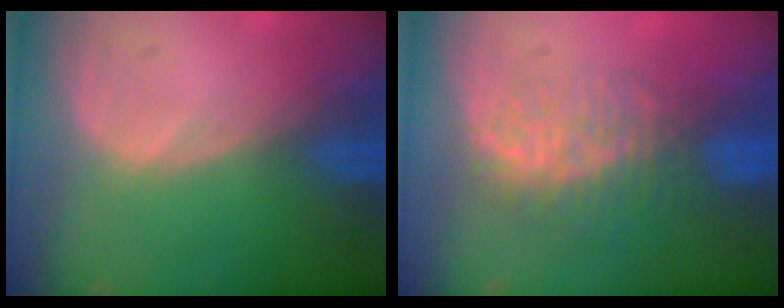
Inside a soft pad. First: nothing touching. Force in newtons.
{"total": 7.7, "press": 7.1, "slide": 3.1}